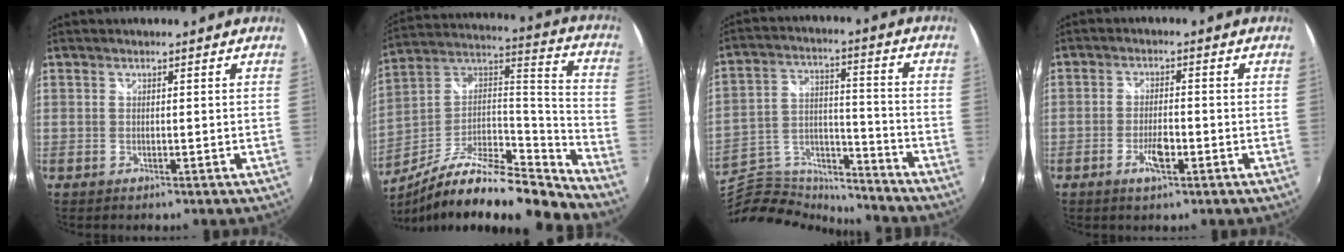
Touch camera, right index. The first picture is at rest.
{"total": 20.4, "force": [-15.9, 3.8, 12.2], "torque": [-0.200, 0.003, -0.286]}
{"total": 18.8, "force": [-17.2, 4.8, 5.9], "torque": [-0.126, 0.010, -0.290]}
{"total": 4.5, "force": [-2.0, 1.5, 3.8], "torque": [-0.080, -0.003, -0.037]}